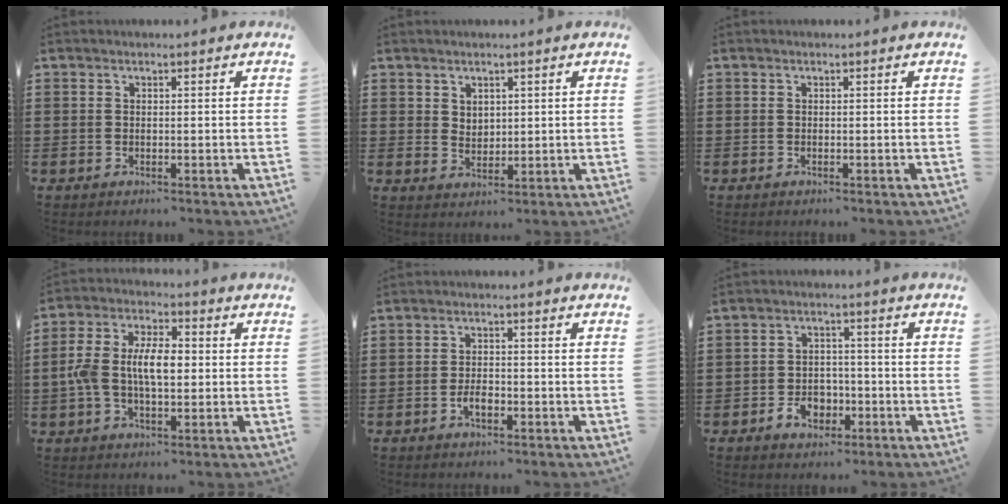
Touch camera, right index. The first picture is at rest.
{"total": 2.5, "force": [1.7, 1.9, 0.4], "torque": [-0.014, 0.007, 0.031]}
{"total": 0.0}
{"total": 8.0, "force": [-0.5, 4.2, 6.7], "torque": [-0.146, 0.007, -0.015]}
{"total": 2.7, "force": [-1.5, 1.1, 2.0], "torque": [-0.044, -0.002, -0.029]}
{"total": 4.4, "force": [-2.1, 3.2, 2.2], "torque": [-0.032, 0.007, -0.040]}